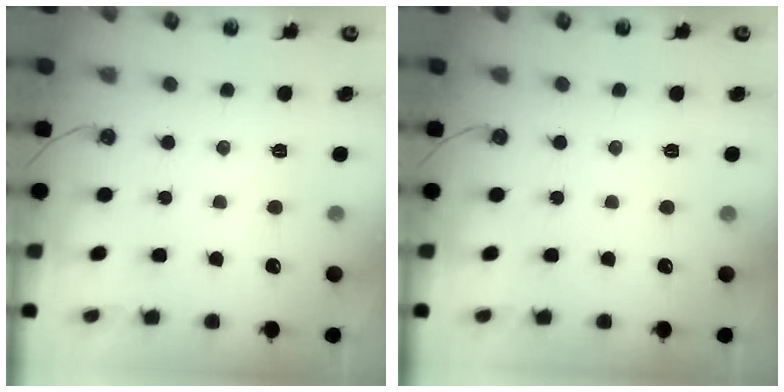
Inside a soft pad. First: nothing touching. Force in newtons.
{"total": 0.0}